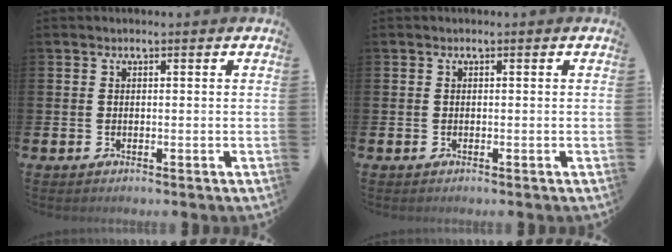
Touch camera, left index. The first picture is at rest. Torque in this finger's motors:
{"motor_torque": [-0.02, 0.02, 0.00, 0.00]}